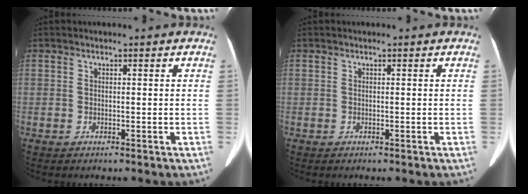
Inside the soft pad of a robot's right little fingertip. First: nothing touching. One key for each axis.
{"total": 0.0}